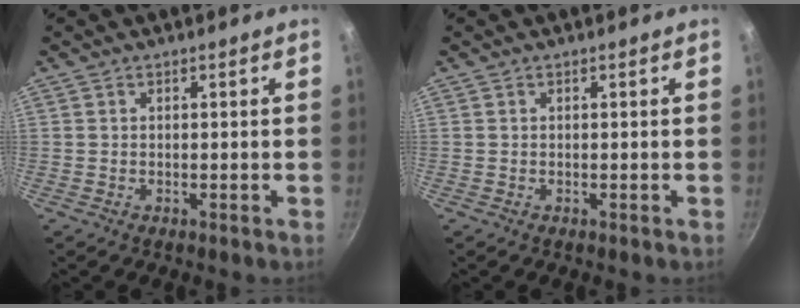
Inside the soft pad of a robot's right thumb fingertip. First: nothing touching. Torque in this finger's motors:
{"motor_torque": [0.00, 0.00, 0.04, 0.03, 0.00]}